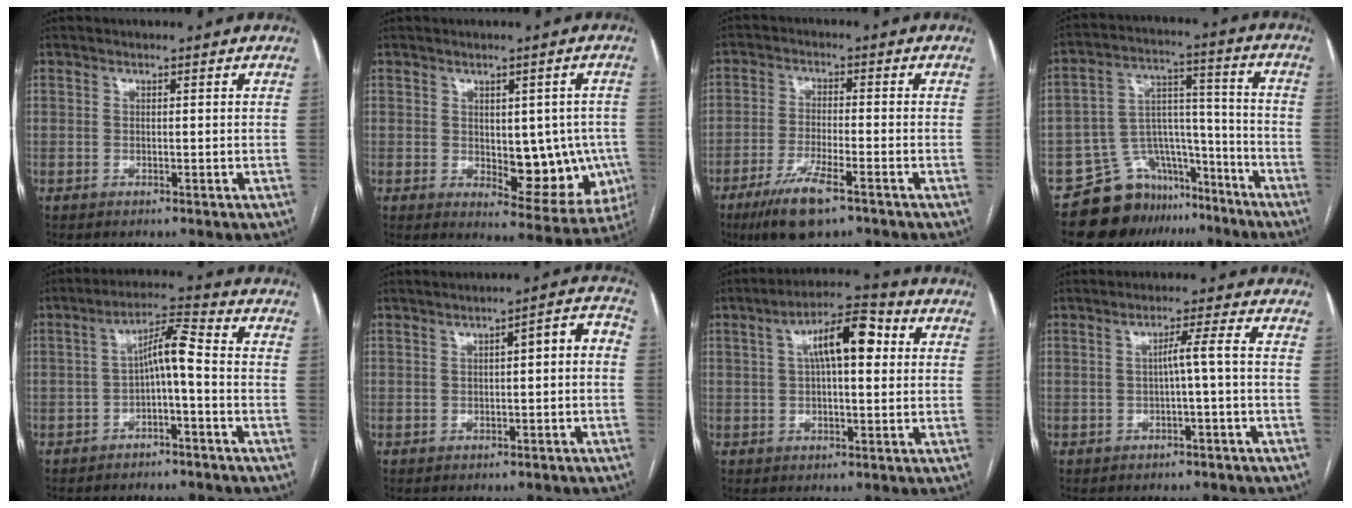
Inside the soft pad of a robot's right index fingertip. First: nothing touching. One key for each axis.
{"total": 11.2, "fx": -1.0, "fy": 5.3, "fz": 9.9, "tx": -0.103, "ty": 0.005, "tz": 0.003}
{"total": 8.7, "fx": -5.5, "fy": 1.5, "fz": 6.5, "tx": -0.128, "ty": -0.018, "tz": -0.095}
{"total": 12.9, "fx": -10.2, "fy": 7.6, "fz": 2.3, "tx": -0.028, "ty": 0.077, "tz": -0.163}
{"total": 6.1, "fx": -1.3, "fy": 0.8, "fz": 5.9, "tx": -0.102, "ty": 0.029, "tz": -0.024}
{"total": 4.8, "fx": -0.3, "fy": 1.1, "fz": 4.6, "tx": -0.055, "ty": 0.029, "tz": -0.007}
{"total": 9.7, "fx": 2.2, "fy": 2.9, "fz": 9.0, "tx": -0.154, "ty": 0.036, "tz": 0.031}
{"total": 3.3, "fx": -0.6, "fy": -0.7, "fz": 3.1, "tx": -0.051, "ty": 0.009, "tz": -0.009}